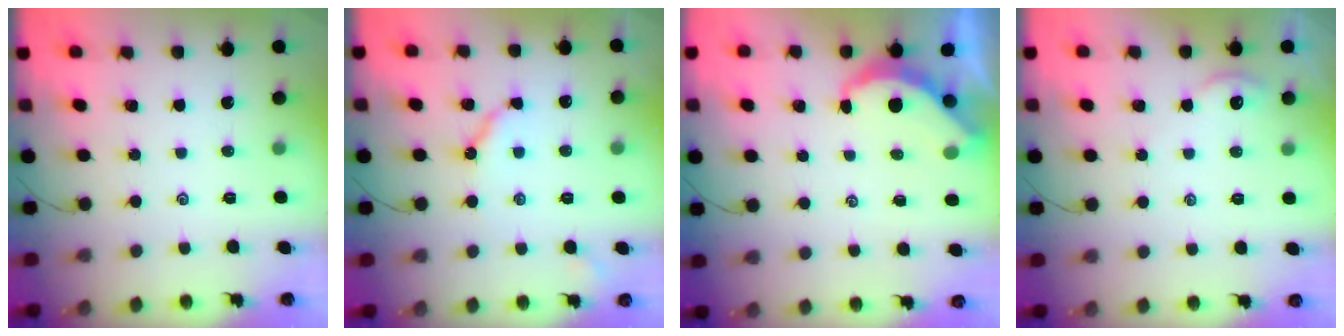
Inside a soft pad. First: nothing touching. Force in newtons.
{"total": 5.8, "press": 5.8, "slide": 0.7}
{"total": 4.9, "press": 4.9, "slide": 0.3}
{"total": 2.2, "press": 2.2, "slide": 0.2}